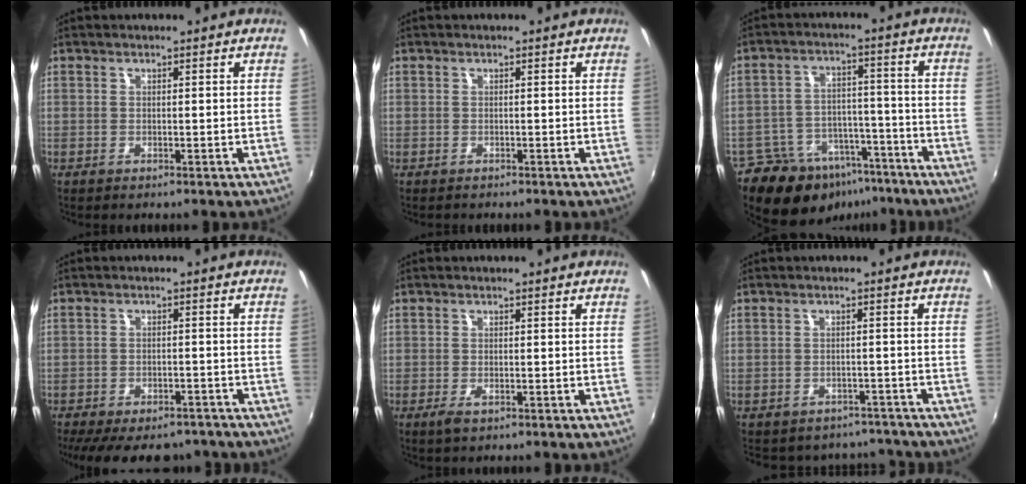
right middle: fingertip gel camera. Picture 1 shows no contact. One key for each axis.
{"total": 0.7, "fx": -0.5, "fy": 0.5, "fz": -0.1, "tx": 0.001, "ty": 0.000, "tz": -0.009}
{"total": 15.0, "fx": -10.1, "fy": 9.2, "fz": 6.3, "tx": -0.134, "ty": 0.019, "tz": -0.135}
{"total": 15.7, "fx": -12.6, "fy": 6.1, "fz": 7.2, "tx": -0.153, "ty": -0.025, "tz": -0.170}
{"total": 2.2, "fx": -1.3, "fy": 0.9, "fz": 1.5, "tx": -0.031, "ty": -0.006, "tz": -0.022}
{"total": 9.7, "fx": -8.3, "fy": 4.6, "fz": 2.0, "tx": -0.050, "ty": 0.007, "tz": -0.098}